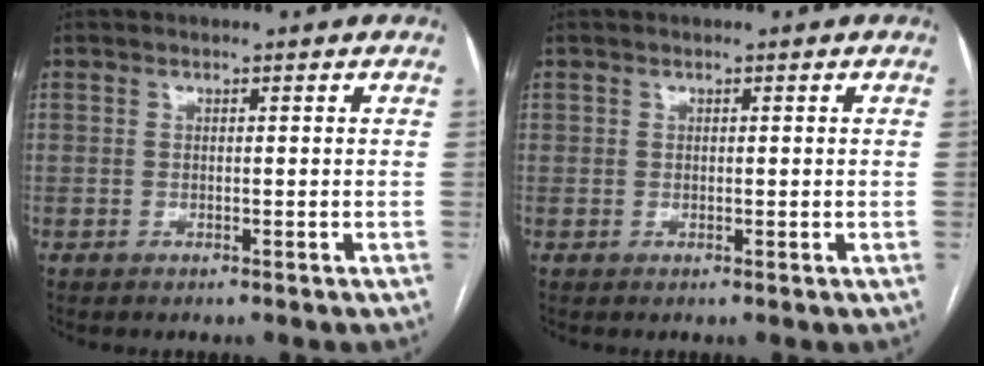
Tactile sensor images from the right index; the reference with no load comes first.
{"total": 0.7, "force": [0.3, 0.6, 0.3], "torque": [0.002, 0.000, 0.002]}